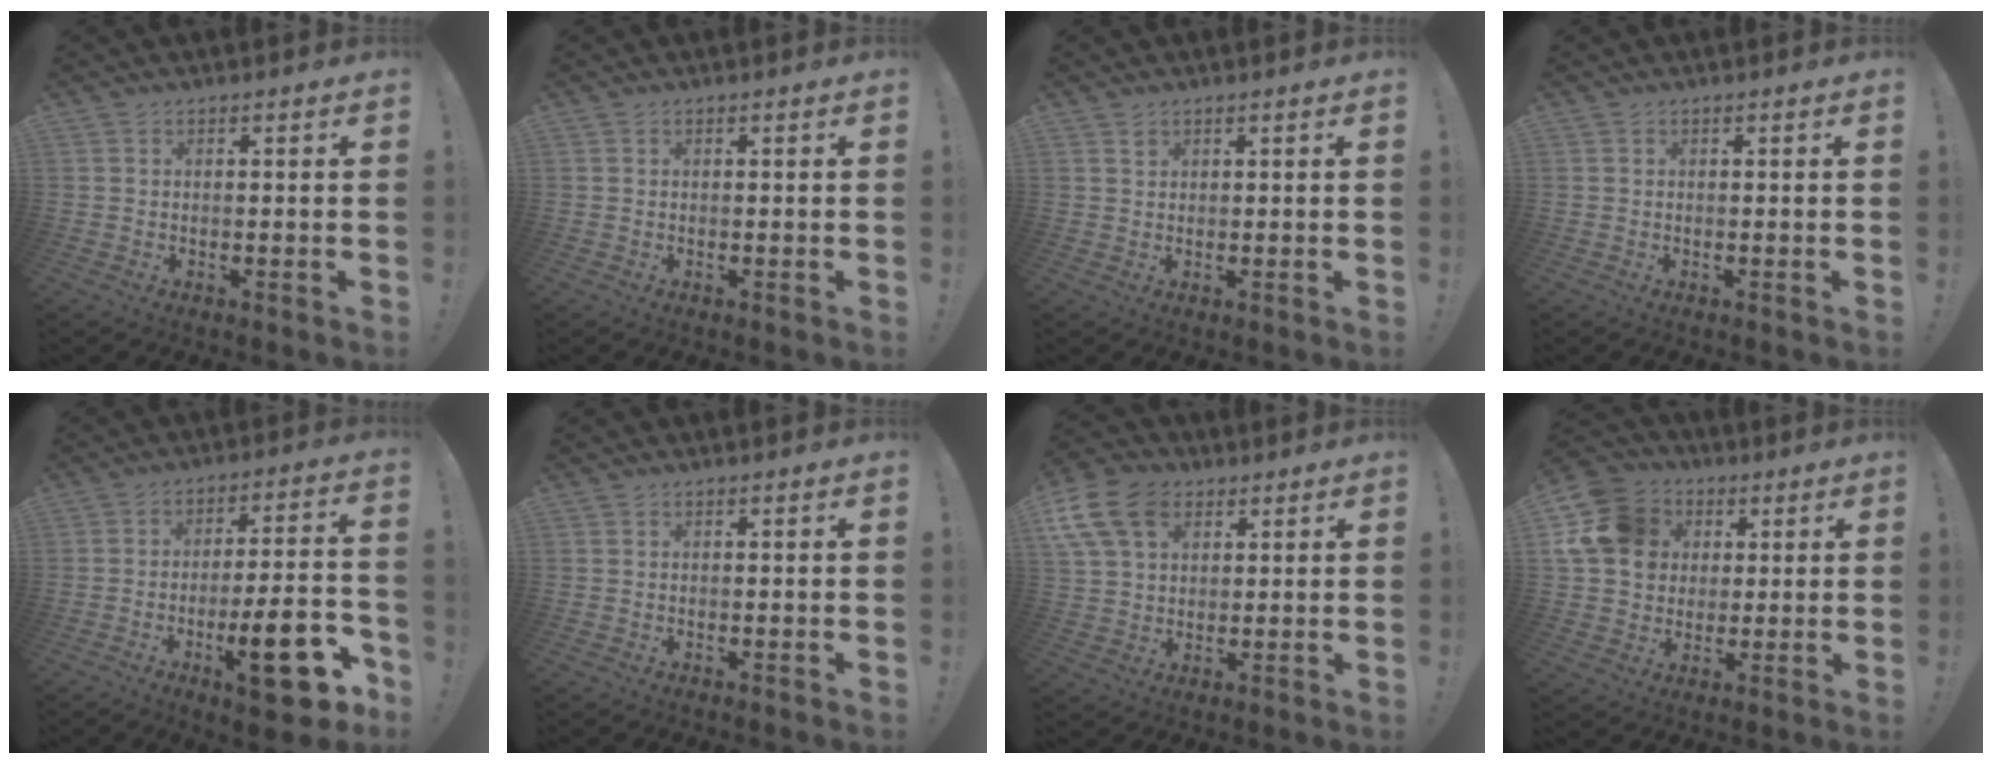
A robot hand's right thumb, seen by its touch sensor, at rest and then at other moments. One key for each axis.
{"total": 0.0}
{"total": 1.3, "fx": 1.0, "fy": 0.8, "fz": 0.3, "tx": 0.002, "ty": -0.003, "tz": 0.017}
{"total": 0.0}
{"total": 18.9, "fx": -8.3, "fy": 5.0, "fz": 16.2, "tx": -0.221, "ty": 0.038, "tz": -0.122}
{"total": 0.0}
{"total": 14.8, "fx": 6.2, "fy": 10.4, "fz": 8.6, "tx": -0.169, "ty": -0.021, "tz": 0.122}
{"total": 15.9, "fx": 4.2, "fy": 13.5, "fz": 7.4, "tx": -0.134, "ty": -0.007, "tz": 0.085}